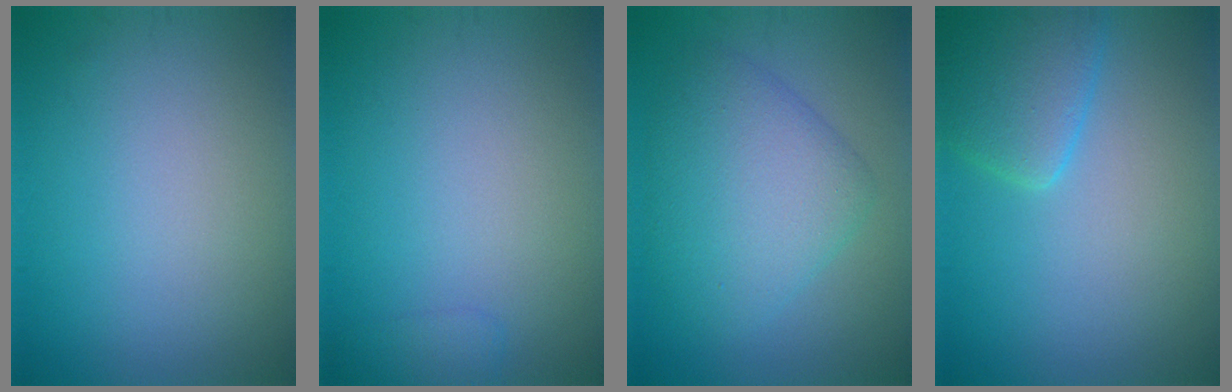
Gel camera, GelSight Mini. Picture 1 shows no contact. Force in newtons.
{"total": 1.1, "press": 1.1, "slide": 0.1}
{"total": 6.0, "press": 6.0, "slide": 0.1}
{"total": 3.8, "press": 3.8, "slide": 0.3}